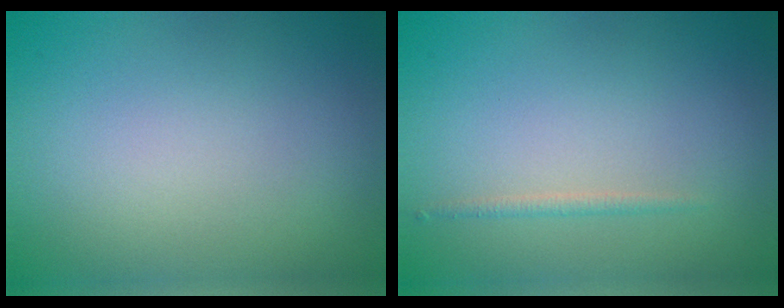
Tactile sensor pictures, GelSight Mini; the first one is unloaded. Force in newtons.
{"total": 0.8, "press": 0.8, "slide": 0.0}